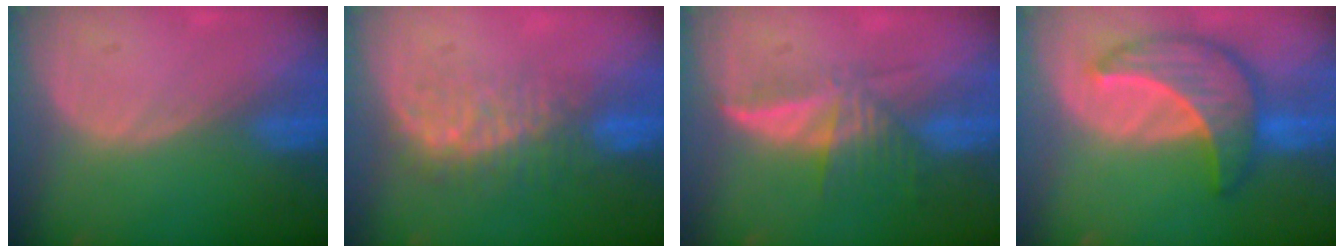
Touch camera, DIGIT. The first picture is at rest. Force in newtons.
{"total": 8.0, "press": 7.4, "slide": 3.0}
{"total": 6.2, "press": 5.5, "slide": 2.8}
{"total": 8.8, "press": 8.8, "slide": 0.6}